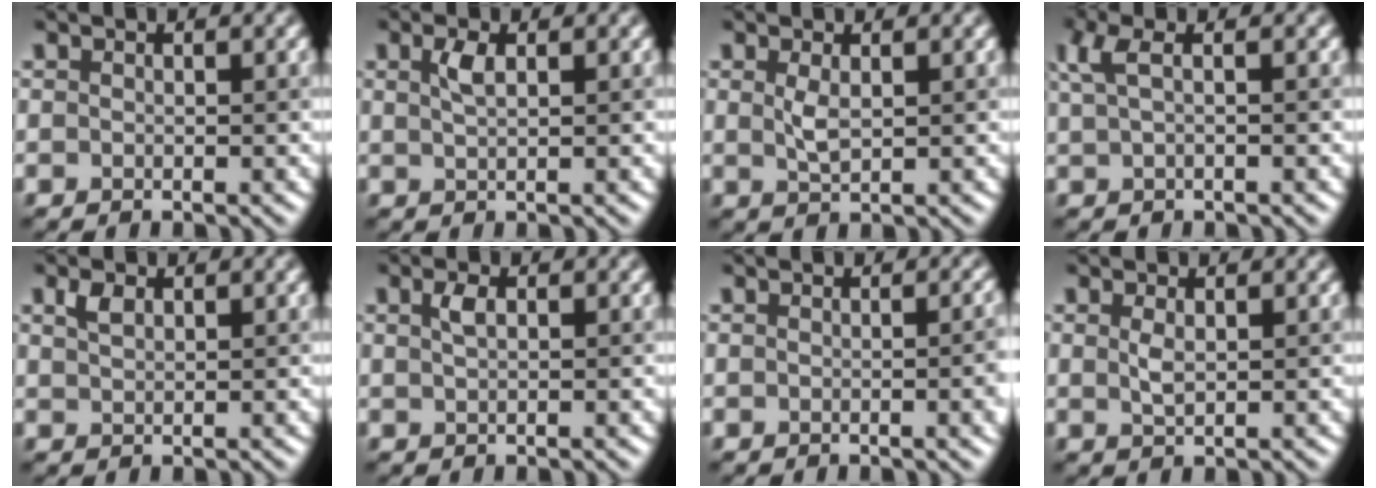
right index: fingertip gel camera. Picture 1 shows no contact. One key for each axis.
{"total": 1.7, "fx": 0.8, "fy": 0.5, "fz": 1.5, "tx": -0.031, "ty": 0.004, "tz": 0.014}
{"total": 1.7, "fx": 0.5, "fy": 0.6, "fz": 1.5, "tx": -0.037, "ty": 0.000, "tz": 0.013}
{"total": 2.7, "fx": 1.0, "fy": 0.8, "fz": 2.4, "tx": -0.045, "ty": 0.007, "tz": 0.015}
{"total": 1.5, "fx": 0.9, "fy": 0.7, "fz": 0.9, "tx": -0.022, "ty": 0.004, "tz": 0.021}
{"total": 1.3, "fx": 0.6, "fy": 0.5, "fz": 1.1, "tx": -0.022, "ty": 0.004, "tz": 0.011}
{"total": 3.6, "fx": -0.2, "fy": 1.1, "fz": 3.4, "tx": -0.026, "ty": 0.006, "tz": -0.004}
{"total": 1.3, "fx": 0.4, "fy": 0.5, "fz": 1.1, "tx": -0.029, "ty": -0.001, "tz": 0.011}